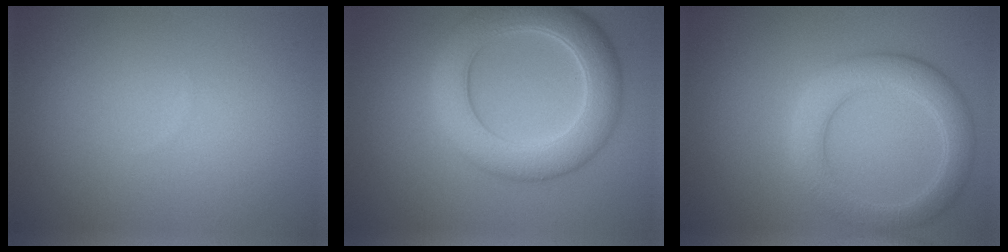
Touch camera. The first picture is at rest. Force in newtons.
{"total": 7.0, "press": 7.0, "slide": 0.2}
{"total": 4.4, "press": 4.4, "slide": 0.3}